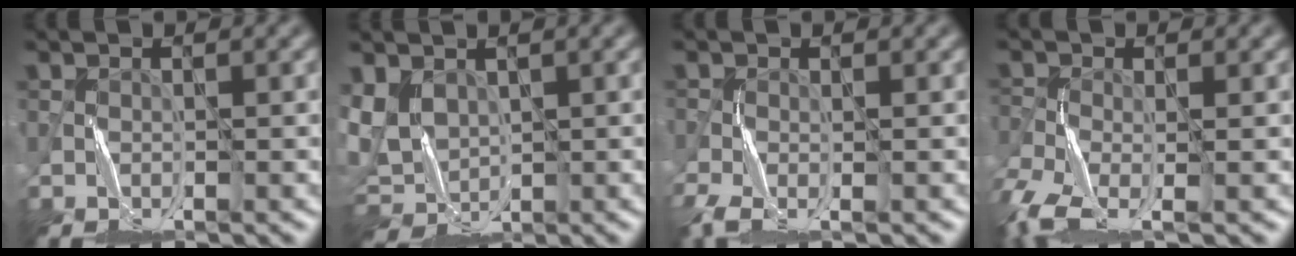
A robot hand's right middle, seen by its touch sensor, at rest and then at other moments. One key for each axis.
{"total": 4.4, "fx": 1.5, "fy": 3.3, "fz": 2.5, "tx": -0.067, "ty": -0.002, "tz": 0.030}
{"total": 3.1, "fx": -1.9, "fy": 1.2, "fz": 2.2, "tx": -0.060, "ty": -0.008, "tz": -0.039}
{"total": 6.0, "fx": -3.6, "fy": 2.6, "fz": 4.0, "tx": -0.104, "ty": -0.020, "tz": -0.080}